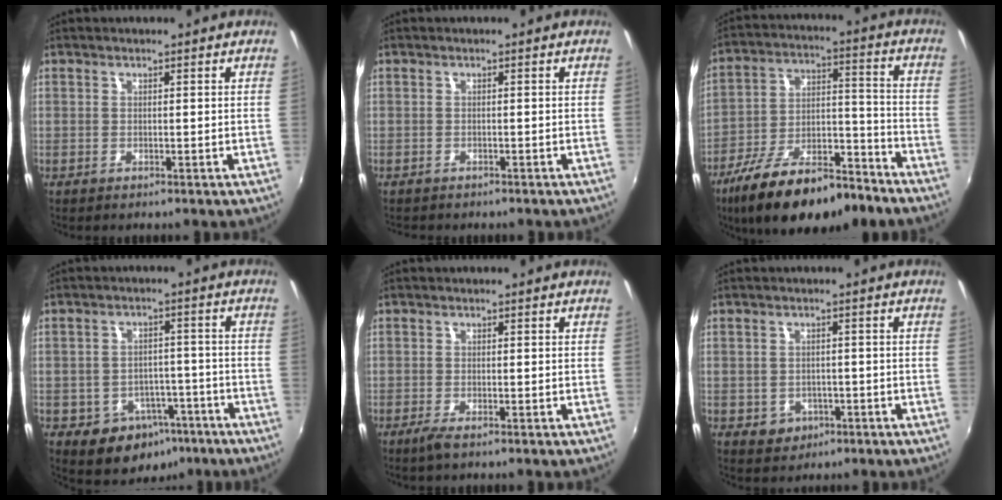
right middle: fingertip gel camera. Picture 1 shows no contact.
{"total": 2.1, "force": [-2.0, 0.6, 0.5], "torque": [-0.015, -0.011, -0.030]}
{"total": 20.2, "force": [-13.6, 7.2, 13.0], "torque": [-0.238, -0.018, -0.214]}
{"total": 10.2, "force": [-5.5, 7.7, 4.0], "torque": [-0.076, 0.021, -0.050]}
{"total": 1.8, "force": [-1.2, 0.0, 1.4], "torque": [-0.030, -0.009, -0.024]}
{"total": 4.3, "force": [-1.5, 3.8, 1.3], "torque": [-0.037, 0.001, -0.012]}